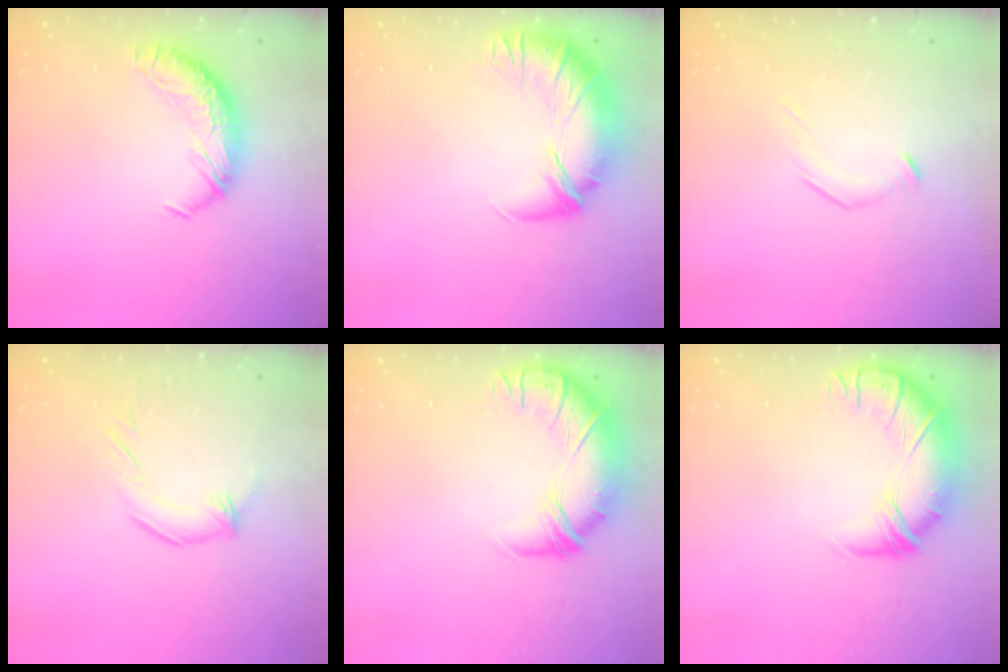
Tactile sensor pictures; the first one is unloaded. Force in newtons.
{"total": 2.7, "press": 0.4, "slide": 2.7}
{"total": 5.2, "press": 5.1, "slide": 1.0}
{"total": 2.3, "press": 2.3, "slide": 0.6}
{"total": 3.6, "press": 1.6, "slide": 3.2}
{"total": 3.6, "press": 1.6, "slide": 3.2}